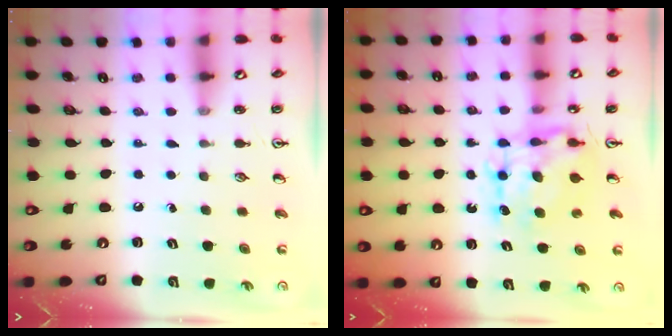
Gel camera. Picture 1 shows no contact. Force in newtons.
{"total": 8.4, "press": 8.4, "slide": 0.7}